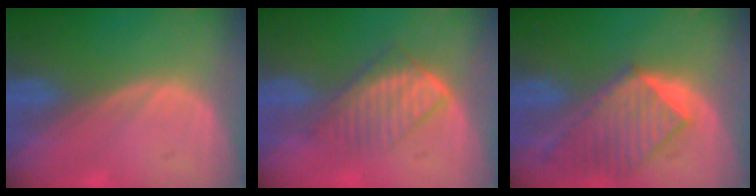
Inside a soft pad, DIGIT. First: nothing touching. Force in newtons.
{"total": 5.9, "press": 5.8, "slide": 1.3}
{"total": 8.9, "press": 7.9, "slide": 4.1}